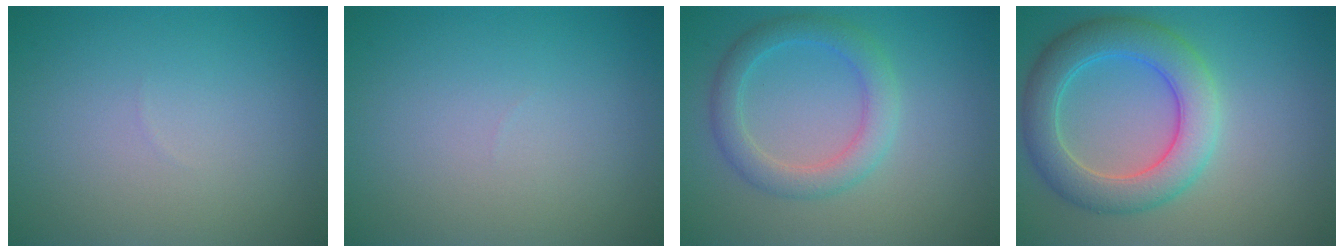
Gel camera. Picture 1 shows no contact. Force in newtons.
{"total": 0.0}
{"total": 2.2, "press": 2.2, "slide": 0.3}
{"total": 6.0, "press": 6.0, "slide": 0.2}